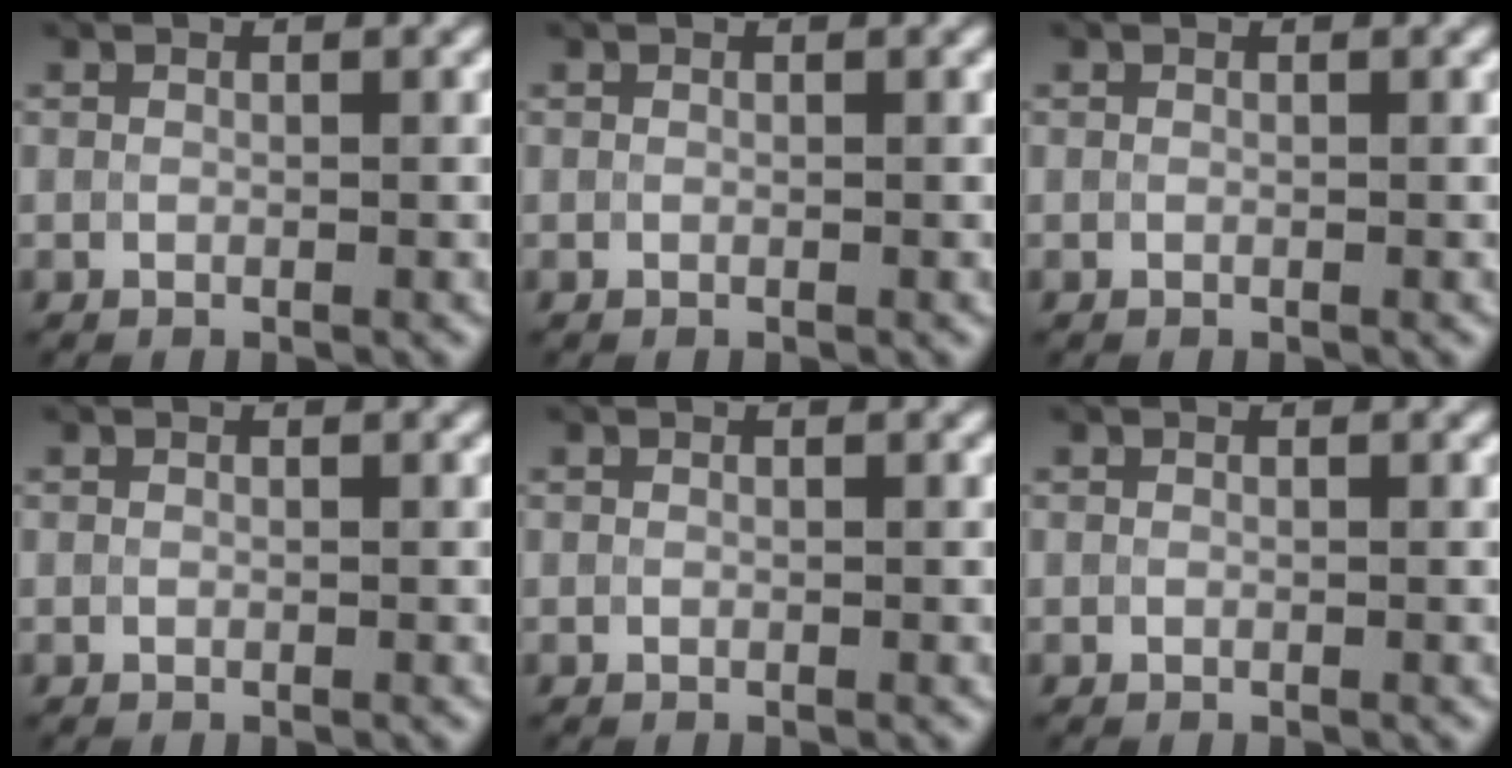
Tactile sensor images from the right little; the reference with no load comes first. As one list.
[{"total": 0.0}, {"total": 0.0}, {"total": 0.0}, {"total": 0.0}, {"total": 0.0}]